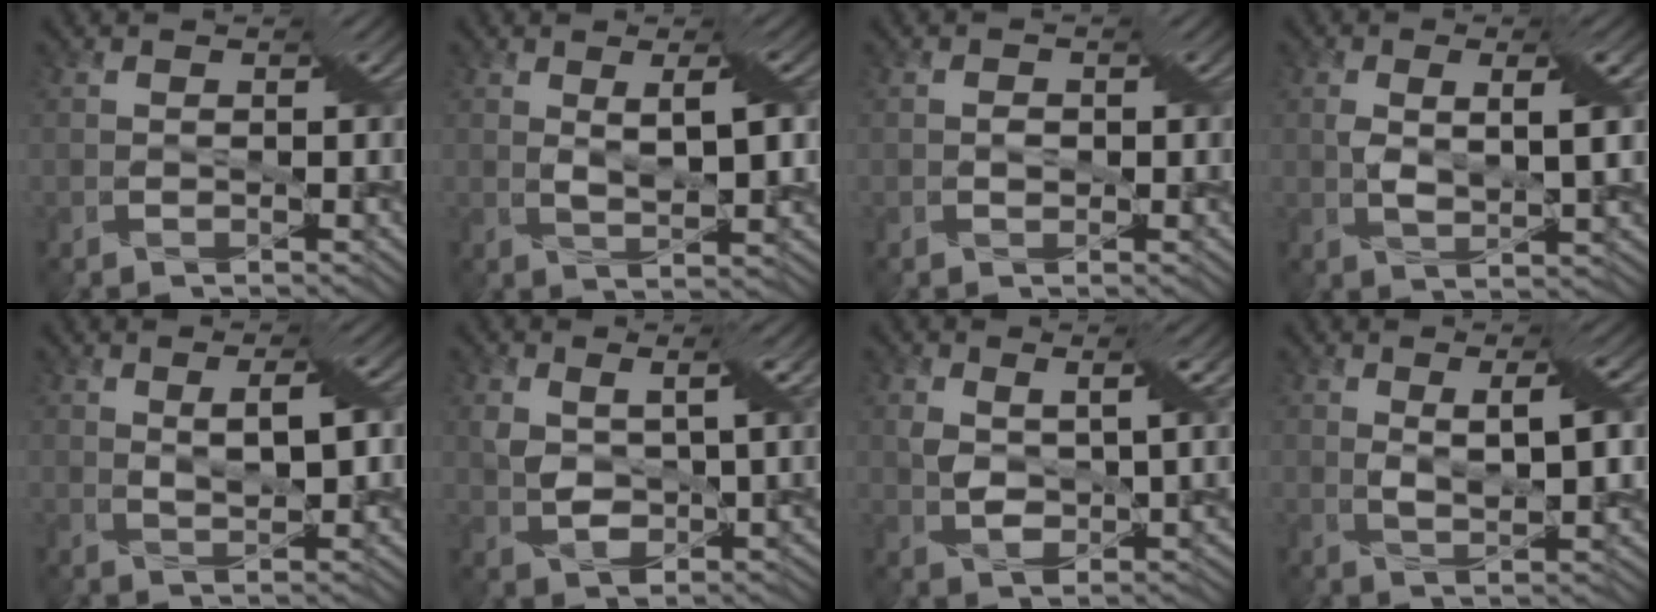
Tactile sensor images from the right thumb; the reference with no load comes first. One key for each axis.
{"total": 3.3, "fx": 1.4, "fy": 0.4, "fz": 2.9, "tx": -0.054, "ty": 0.000, "tz": 0.028}
{"total": 0.8, "fx": 0.0, "fy": 0.8, "fz": 0.1, "tx": -0.004, "ty": -0.003, "tz": 0.001}
{"total": 3.5, "fx": 1.0, "fy": 0.8, "fz": 3.2, "tx": -0.062, "ty": 0.001, "tz": 0.020}
{"total": 2.8, "fx": 1.4, "fy": 0.4, "fz": 2.4, "tx": -0.036, "ty": -0.006, "tz": 0.028}
{"total": 4.6, "fx": 1.5, "fy": 2.2, "fz": 3.7, "tx": -0.080, "ty": -0.004, "tz": 0.030}
{"total": 4.3, "fx": 1.5, "fy": 1.7, "fz": 3.6, "tx": -0.074, "ty": -0.002, "tz": 0.031}
{"total": 3.6, "fx": 1.6, "fy": 0.4, "fz": 3.2, "tx": -0.059, "ty": -0.001, "tz": 0.032}